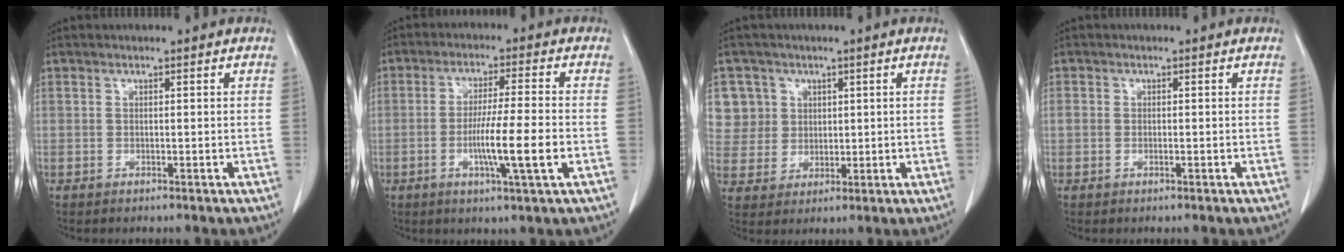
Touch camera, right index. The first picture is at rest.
{"total": 8.9, "force": [-2.2, -0.5, 8.6], "torque": [-0.151, -0.010, -0.039]}
{"total": 7.8, "force": [3.1, 7.2, 0.3], "torque": [0.002, 0.021, 0.071]}
{"total": 1.0, "force": [0.0, 0.7, 0.7], "torque": [-0.014, 0.003, 0.003]}